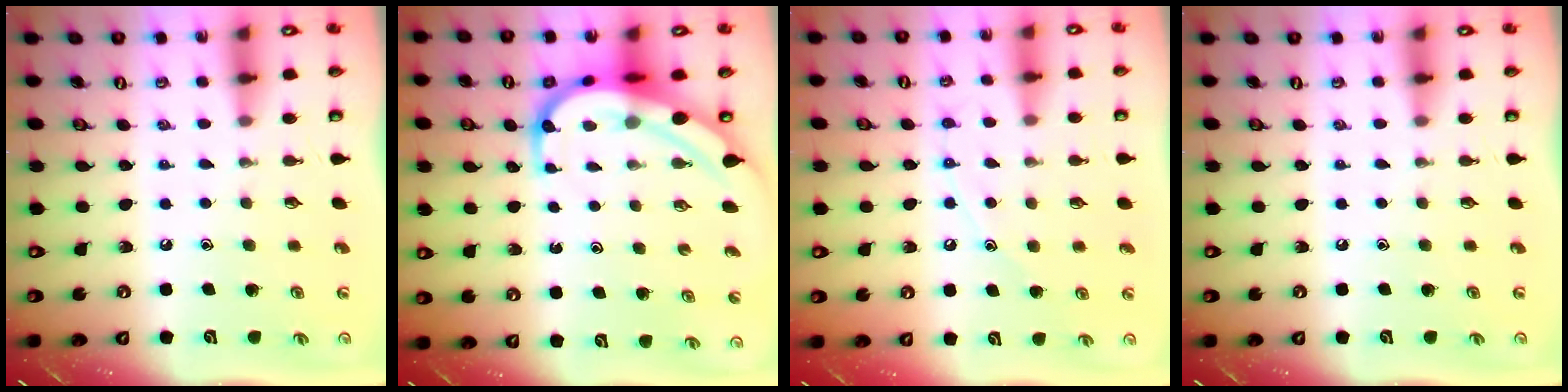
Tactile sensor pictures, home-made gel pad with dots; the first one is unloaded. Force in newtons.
{"total": 9.0, "press": 9.0, "slide": 1.0}
{"total": 7.8, "press": 7.8, "slide": 0.8}
{"total": 0.0}